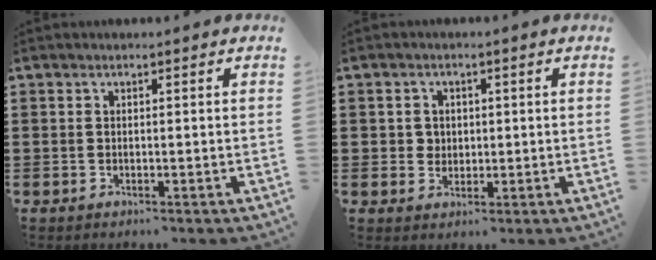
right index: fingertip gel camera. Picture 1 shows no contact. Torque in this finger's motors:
{"motor_torque": [-0.12, 0.09, 0.05, -0.01]}